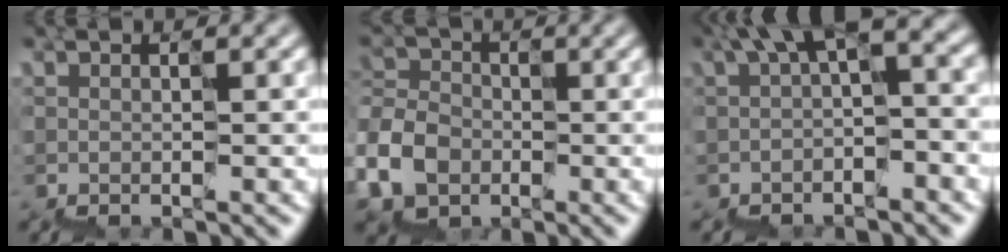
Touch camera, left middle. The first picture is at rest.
{"total": 4.6, "force": [-3.7, 2.5, -1.0], "torque": [0.007, -0.008, -0.080]}
{"total": 5.2, "force": [1.4, 1.9, 4.6], "torque": [-0.078, 0.013, 0.015]}